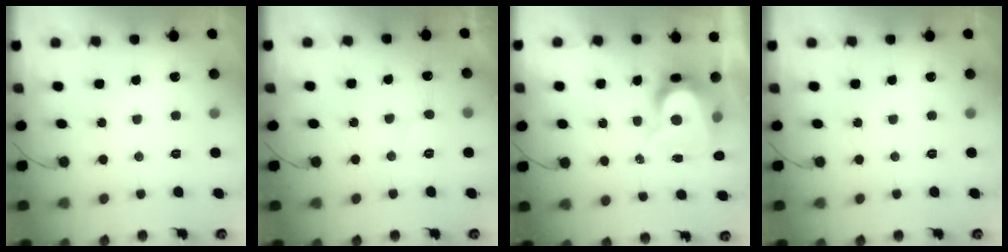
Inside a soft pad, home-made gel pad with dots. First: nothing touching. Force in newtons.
{"total": 6.1, "press": 6.1, "slide": 0.4}
{"total": 8.0, "press": 8.0, "slide": 0.6}
{"total": 0.0}